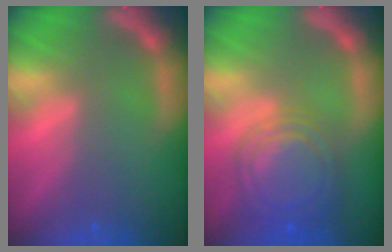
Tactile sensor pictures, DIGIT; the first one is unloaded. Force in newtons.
{"total": 9.1}